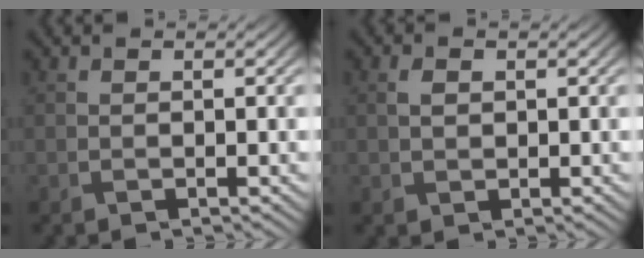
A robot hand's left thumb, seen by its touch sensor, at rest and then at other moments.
{"total": 1.8, "force": [0.4, 1.3, 1.2], "torque": [-0.028, 0.000, 0.010]}